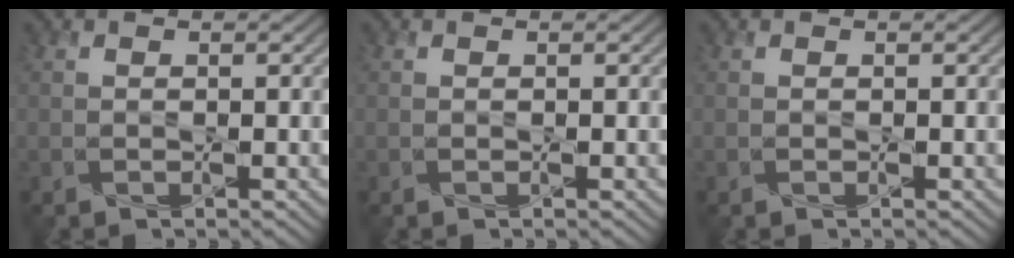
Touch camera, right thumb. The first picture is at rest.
{"total": 0.0}
{"total": 0.0}